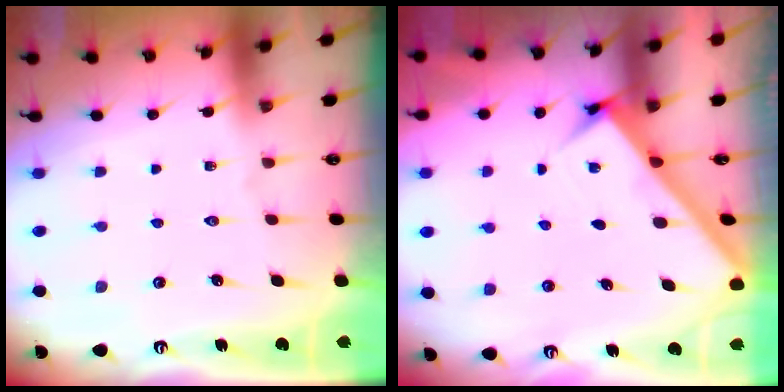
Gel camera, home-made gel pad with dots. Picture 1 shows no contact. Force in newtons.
{"total": 2.9, "press": 2.9, "slide": 0.0}